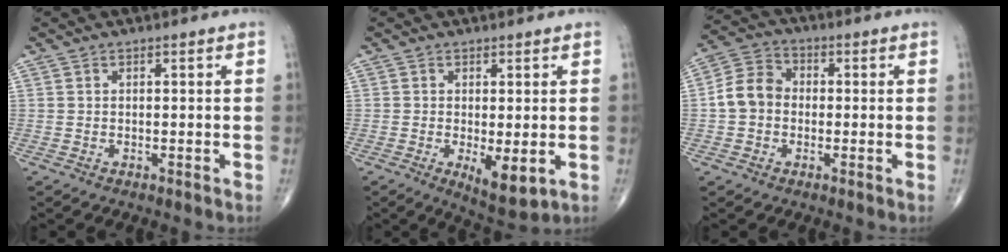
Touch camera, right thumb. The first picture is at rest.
{"total": 5.4, "force": [-0.9, 2.0, 4.9], "torque": [-0.074, -0.018, -0.008]}
{"total": 7.4, "force": [-0.7, 6.2, 4.1], "torque": [-0.062, 0.029, -0.025]}